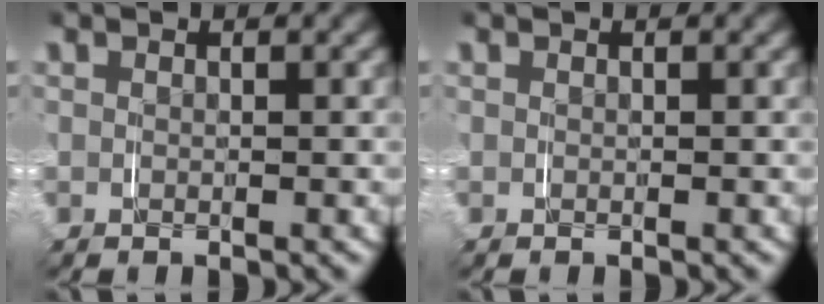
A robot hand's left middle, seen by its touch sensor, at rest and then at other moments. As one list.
[{"total": 0.0}]